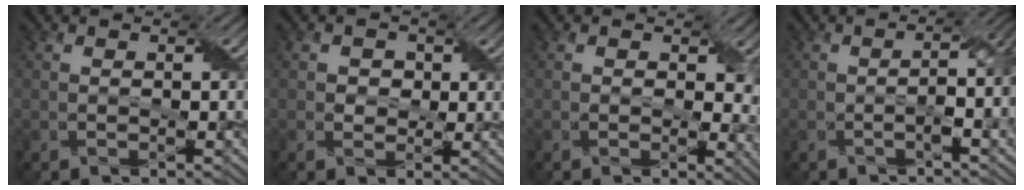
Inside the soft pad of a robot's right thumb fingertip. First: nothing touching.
{"total": 2.3, "force": [0.5, 2.1, 0.8], "torque": [-0.021, 0.001, -0.002]}
{"total": 6.1, "force": [0.7, 4.1, 4.5], "torque": [-0.058, -0.017, 0.016]}
{"total": 7.2, "force": [-1.5, 2.4, 6.7], "torque": [-0.104, -0.005, -0.025]}